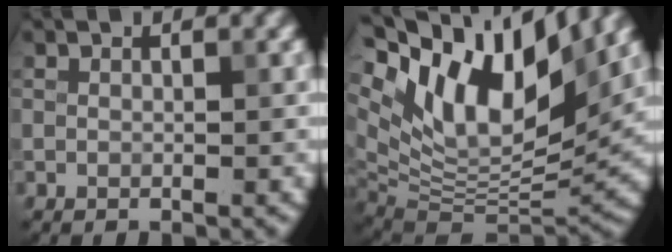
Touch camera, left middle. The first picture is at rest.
{"total": 14.6, "force": [7.3, 6.6, 10.7], "torque": [-0.200, 0.032, 0.125]}